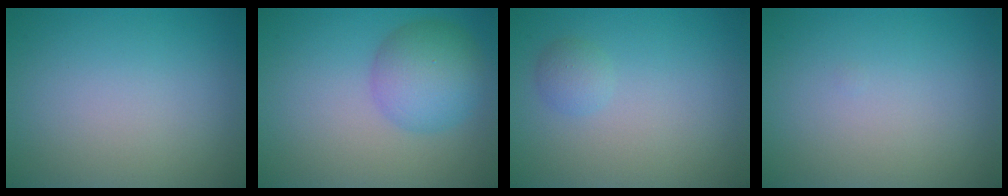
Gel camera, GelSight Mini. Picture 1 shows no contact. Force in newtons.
{"total": 5.1, "press": 5.1, "slide": 0.2}
{"total": 1.2, "press": 1.2, "slide": 0.1}
{"total": 0.0}